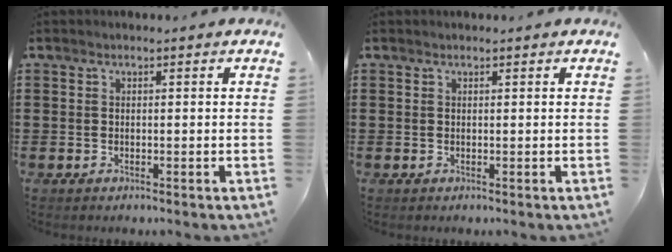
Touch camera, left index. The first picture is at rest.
{"total": 0.0}